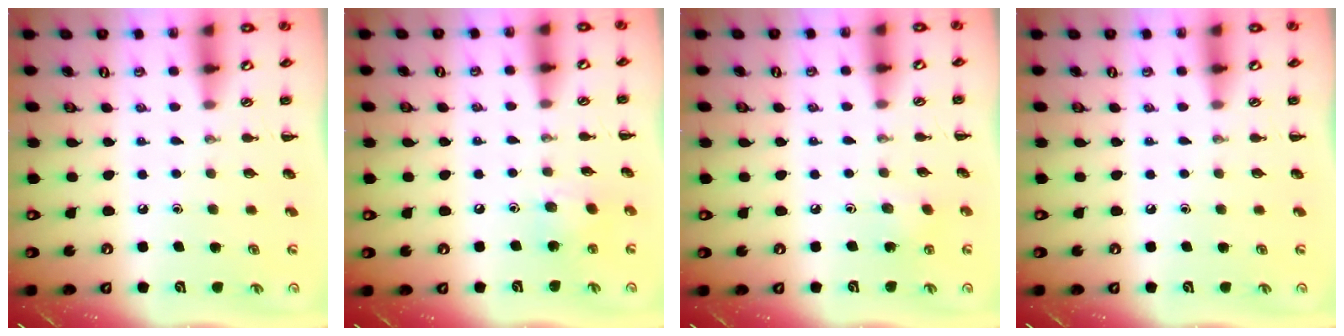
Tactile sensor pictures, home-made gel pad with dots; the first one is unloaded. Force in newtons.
{"total": 7.5, "press": 7.3, "slide": 1.8}
{"total": 3.1, "press": 3.0, "slide": 0.9}
{"total": 0.0}